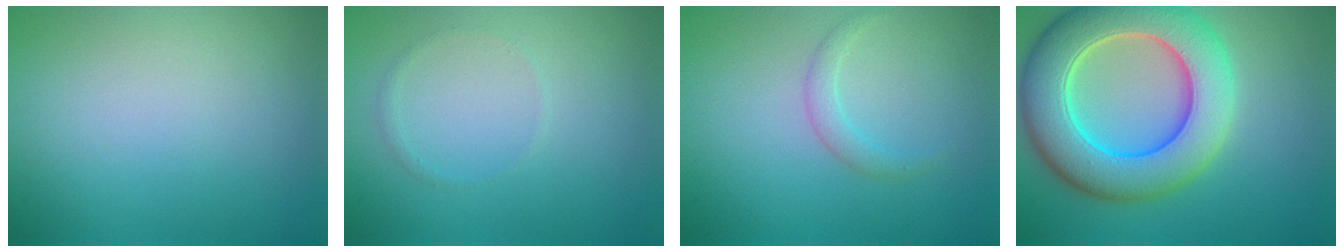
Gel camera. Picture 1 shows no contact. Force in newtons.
{"total": 0.6, "press": 0.6, "slide": 0.1}
{"total": 1.3, "press": 1.3, "slide": 0.1}
{"total": 10.5, "press": 10.5, "slide": 0.7}